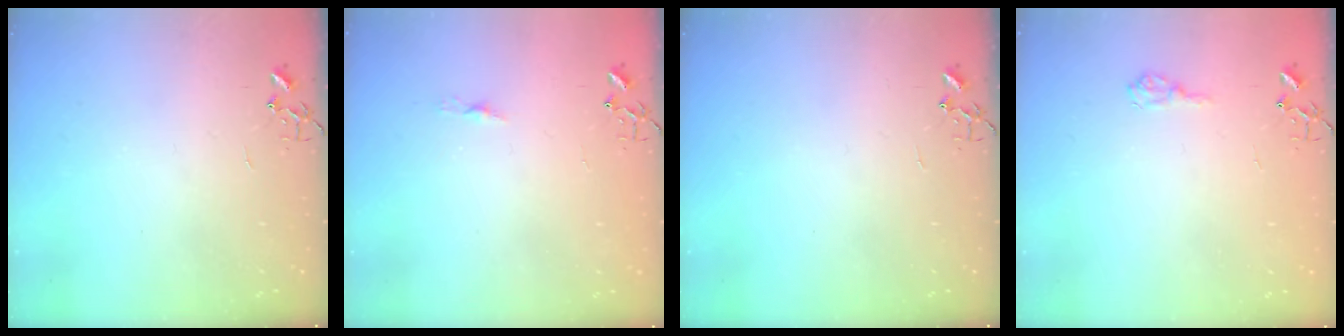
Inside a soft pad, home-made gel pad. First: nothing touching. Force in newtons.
{"total": 3.4, "press": 3.4, "slide": 0.3}
{"total": 0.0}
{"total": 8.4, "press": 8.4, "slide": 0.8}